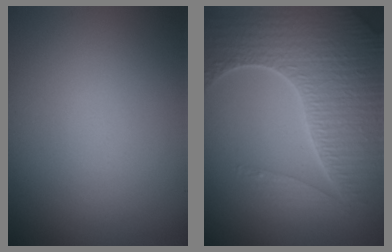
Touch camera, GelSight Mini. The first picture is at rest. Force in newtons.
{"total": 7.5, "press": 5.6, "slide": 5.0}